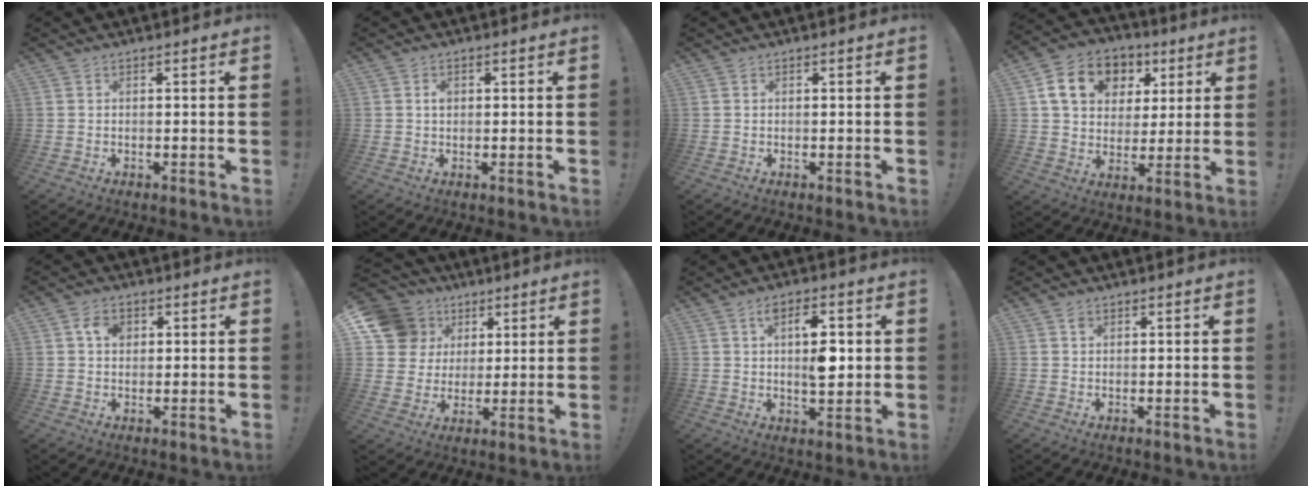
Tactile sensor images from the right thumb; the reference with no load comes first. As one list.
[{"total": 1.4, "force": [0.2, 1.1, 0.9], "torque": [-0.005, -0.001, 0.001]}, {"total": 0.0}, {"total": 15.5, "force": [6.2, 11.9, 7.8], "torque": [-0.115, -0.013, 0.122]}, {"total": 5.1, "force": [1.5, 3.7, 3.1], "torque": [-0.051, 0.006, 0.026]}, {"total": 13.7, "force": [5.4, 11.8, 4.6], "torque": [-0.069, -0.019, 0.122]}, {"total": 9.8, "force": [1.7, 4.6, 8.5], "torque": [-0.131, -0.003, 0.025]}, {"total": 1.2, "force": [0.6, 1.0, 0.4], "torque": [-0.009, 0.001, 0.012]}]